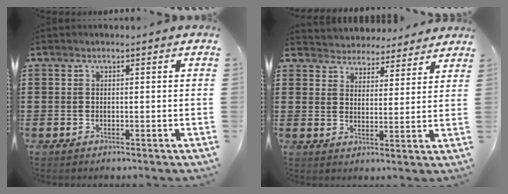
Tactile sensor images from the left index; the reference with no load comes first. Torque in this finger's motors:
{"motor_torque": [0.51, -1.63, 0.35, 0.02]}